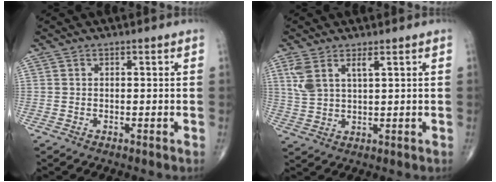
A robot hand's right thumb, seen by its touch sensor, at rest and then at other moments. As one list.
[{"total": 5.8, "force": [2.9, 2.2, 4.6], "torque": [-0.102, -0.007, 0.068]}]